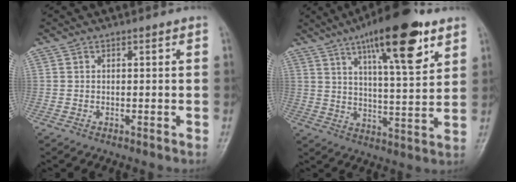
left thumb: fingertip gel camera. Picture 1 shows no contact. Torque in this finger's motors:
{"motor_torque": [1.15, 0.40, 1.82, -0.95, 0.29]}